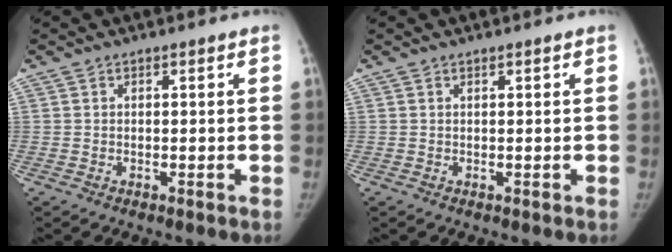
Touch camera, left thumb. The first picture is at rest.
{"total": 0.0}